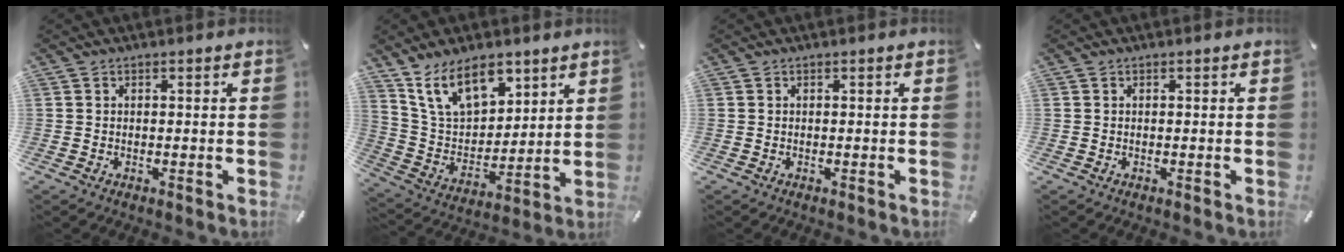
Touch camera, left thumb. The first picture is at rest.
{"total": 14.4, "force": [9.6, 8.2, 6.9], "torque": [-0.144, -0.043, 0.182]}
{"total": 0.0}
{"total": 0.0}